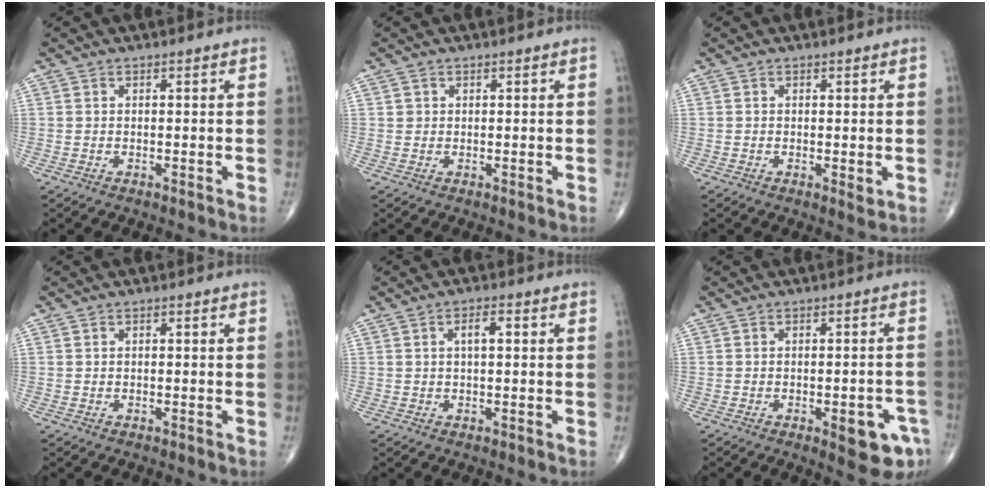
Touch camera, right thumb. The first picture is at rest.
{"total": 0.8, "force": [0.2, 0.8, 0.1], "torque": [0.008, 0.001, 0.003]}
{"total": 1.2, "force": [-0.1, 0.4, 1.2], "torque": [-0.016, -0.005, -0.003]}
{"total": 0.0}
{"total": 2.7, "force": [0.5, 1.0, 2.4], "torque": [-0.039, 0.007, 0.006]}
{"total": 8.1, "force": [-3.6, 2.8, 6.7], "torque": [-0.064, 0.016, -0.038]}